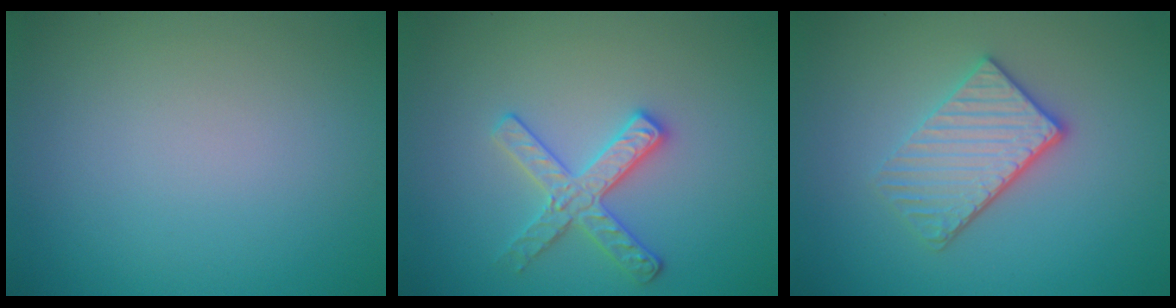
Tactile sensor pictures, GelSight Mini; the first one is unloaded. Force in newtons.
{"total": 2.9, "press": 2.8, "slide": 0.6}
{"total": 3.8, "press": 3.2, "slide": 2.0}